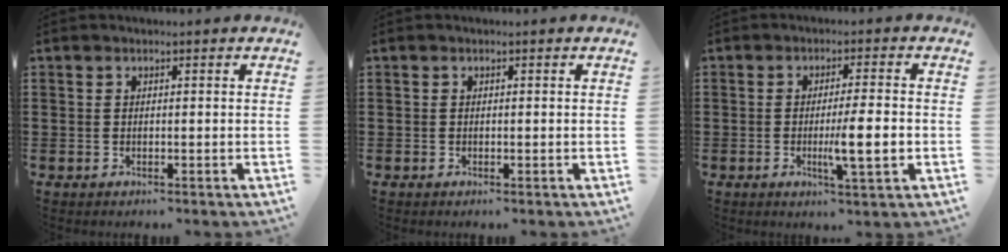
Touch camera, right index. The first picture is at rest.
{"total": 0.0}
{"total": 6.5, "force": [-1.2, 0.5, 6.3], "torque": [-0.104, -0.009, -0.020]}